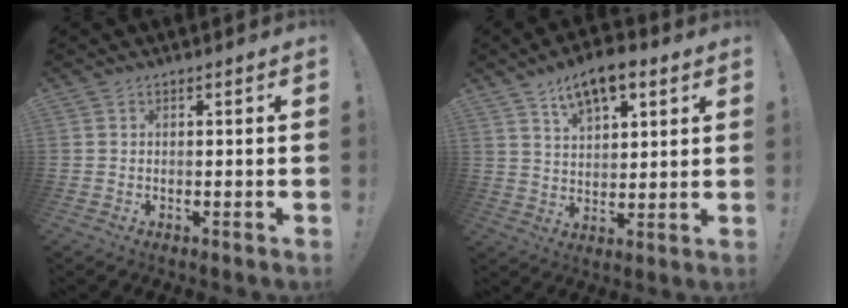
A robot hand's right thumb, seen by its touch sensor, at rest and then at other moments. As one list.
[{"total": 10.6, "force": [7.0, 4.9, 6.2], "torque": [-0.093, -0.032, 0.128]}]